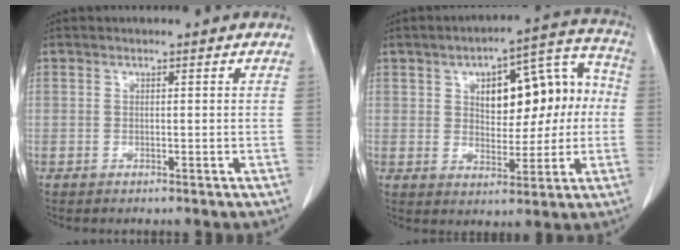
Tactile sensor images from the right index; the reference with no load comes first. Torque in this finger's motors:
{"motor_torque": [0.56, 0.34, 0.24, 0.07]}